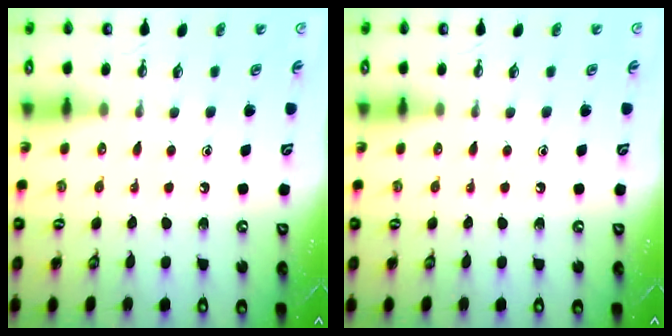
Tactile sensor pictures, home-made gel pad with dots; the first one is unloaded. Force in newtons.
{"total": 0.0}